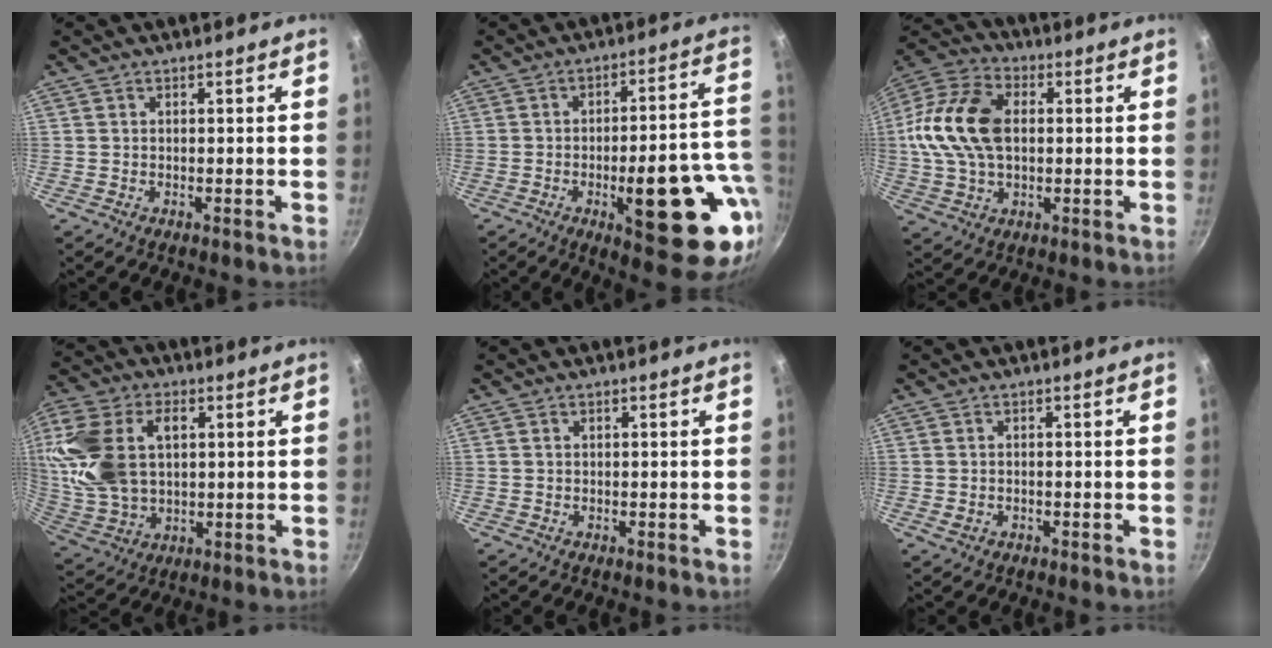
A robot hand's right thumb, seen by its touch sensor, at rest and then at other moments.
{"total": 21.2, "force": [-6.1, 7.0, 19.1], "torque": [-0.212, 0.019, -0.076]}
{"total": 17.3, "force": [1.4, 11.4, 12.9], "torque": [-0.241, 0.026, 0.013]}
{"total": 18.0, "force": [3.9, 11.6, 13.2], "torque": [-0.265, -0.001, 0.080]}
{"total": 0.0}
{"total": 1.3, "force": [-0.4, 1.0, 0.8], "torque": [-0.013, 0.000, -0.005]}